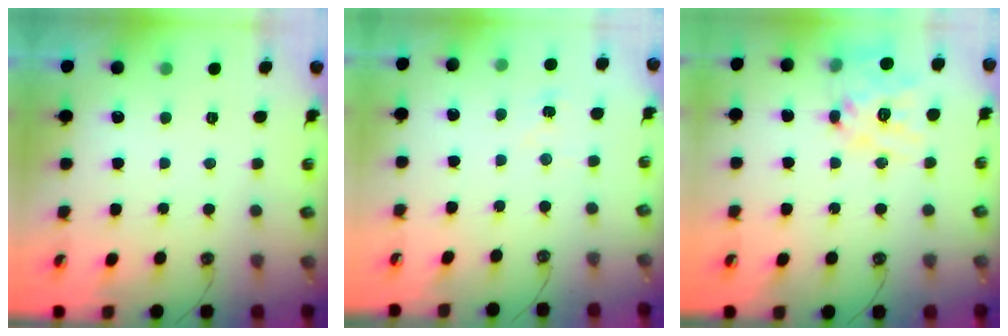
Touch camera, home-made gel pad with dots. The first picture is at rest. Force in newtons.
{"total": 4.2, "press": 4.2, "slide": 0.5}
{"total": 16.8, "press": 16.8, "slide": 1.4}